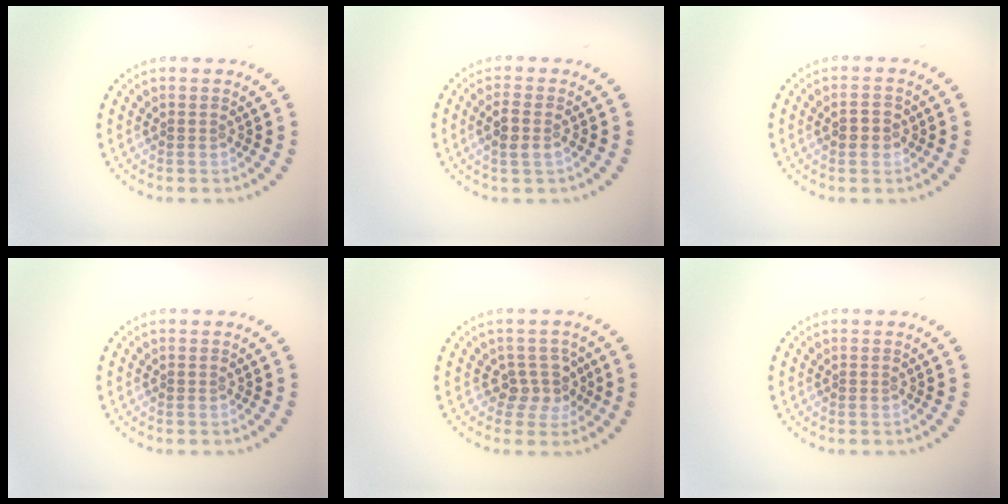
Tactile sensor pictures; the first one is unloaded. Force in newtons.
{"total": 1.9, "press": 1.8, "slide": 0.6}
{"total": 1.6, "press": 1.6, "slide": 0.2}
{"total": 0.0}
{"total": 2.5, "press": 2.0, "slide": 1.6}
{"total": 0.0}